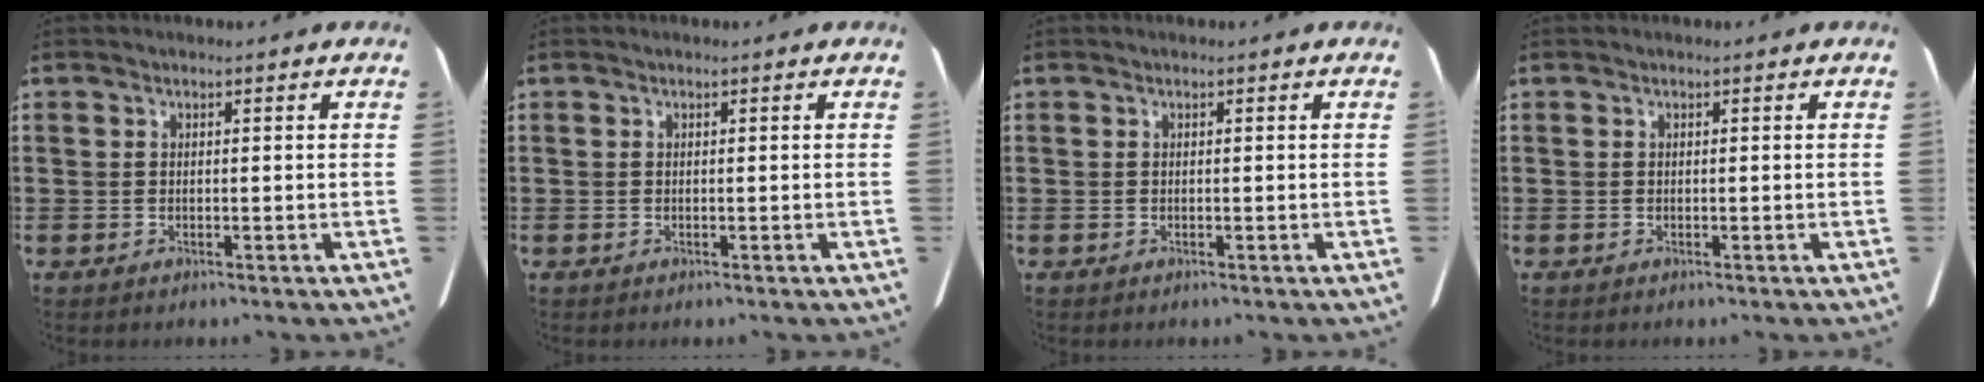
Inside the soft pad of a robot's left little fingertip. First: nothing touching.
{"total": 0.0}
{"total": 0.0}
{"total": 0.0}